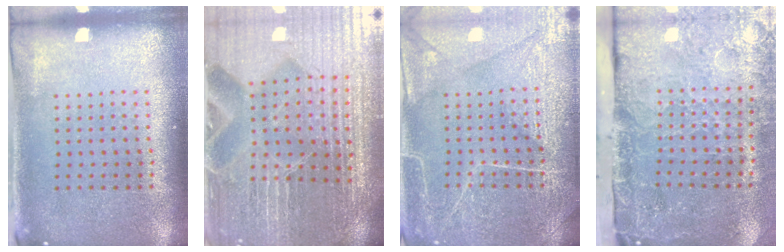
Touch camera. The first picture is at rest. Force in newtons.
{"total": 5.1, "press": 4.9, "slide": 1.5}
{"total": 5.7, "press": 5.6, "slide": 0.7}
{"total": 4.8, "press": 3.6, "slide": 3.2}